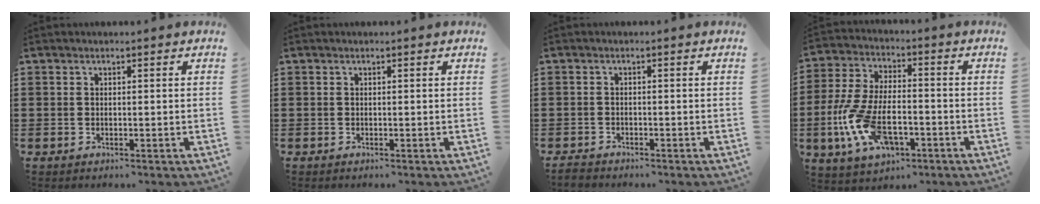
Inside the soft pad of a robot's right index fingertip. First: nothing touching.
{"total": 0.0}
{"total": 1.3, "force": [-1.2, 0.2, 0.1], "torque": [-0.005, 0.001, -0.026]}
{"total": 11.5, "force": [-3.8, 5.7, 9.3], "torque": [-0.221, -0.005, -0.074]}